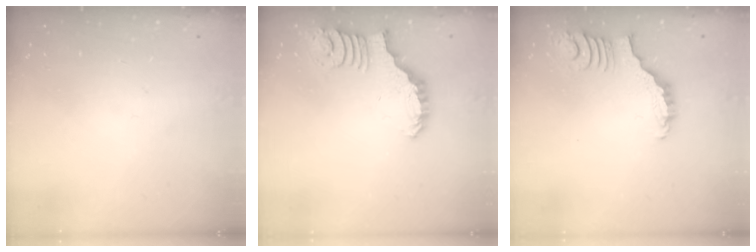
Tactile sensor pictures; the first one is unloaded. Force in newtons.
{"total": 2.7, "press": 2.7, "slide": 0.6}
{"total": 3.7, "press": 3.6, "slide": 0.7}